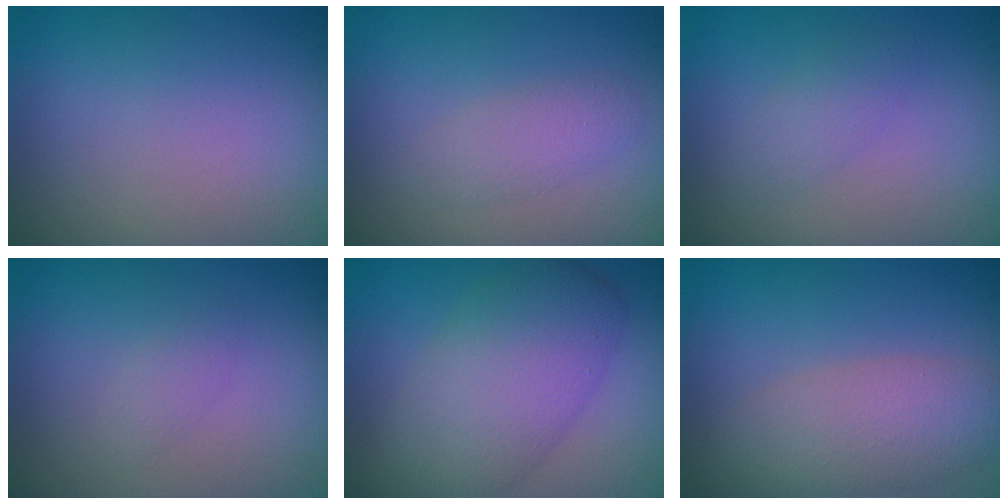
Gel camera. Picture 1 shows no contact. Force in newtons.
{"total": 1.9, "press": 1.9, "slide": 0.0}
{"total": 1.6, "press": 1.6, "slide": 0.0}
{"total": 1.0, "press": 1.0, "slide": 0.0}
{"total": 7.9, "press": 7.9, "slide": 0.3}
{"total": 4.5, "press": 4.5, "slide": 0.2}